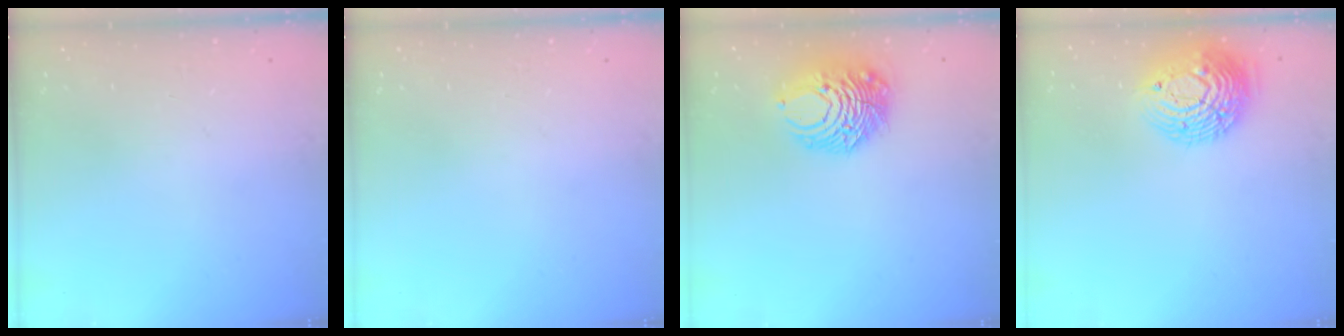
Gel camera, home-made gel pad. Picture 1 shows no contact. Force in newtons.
{"total": 0.0}
{"total": 10.4, "press": 10.4, "slide": 0.6}
{"total": 13.2, "press": 13.2, "slide": 1.0}